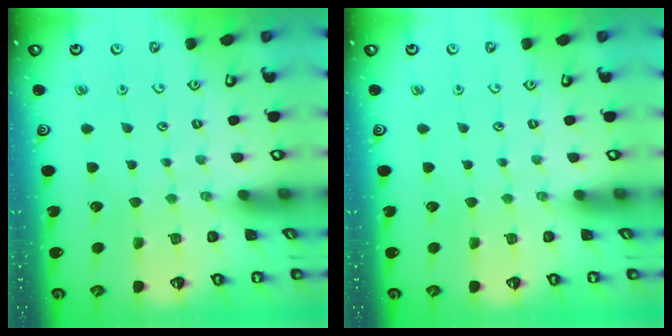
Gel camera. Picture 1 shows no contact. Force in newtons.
{"total": 0.0}